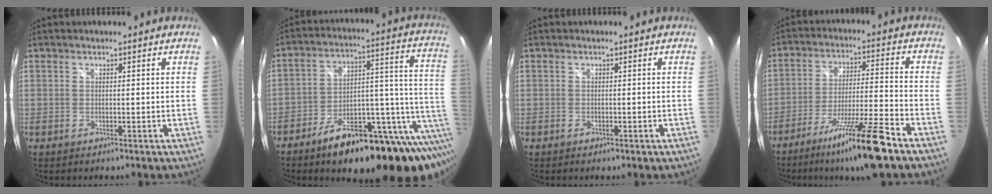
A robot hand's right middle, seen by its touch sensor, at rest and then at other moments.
{"total": 25.5, "force": [-14.5, 9.7, 18.5], "torque": [-0.224, 0.013, -0.200]}
{"total": 0.7, "force": [-0.5, 0.3, 0.5], "torque": [-0.006, -0.002, -0.009]}
{"total": 14.2, "force": [-10.3, -0.4, 9.8], "torque": [-0.188, -0.017, -0.172]}